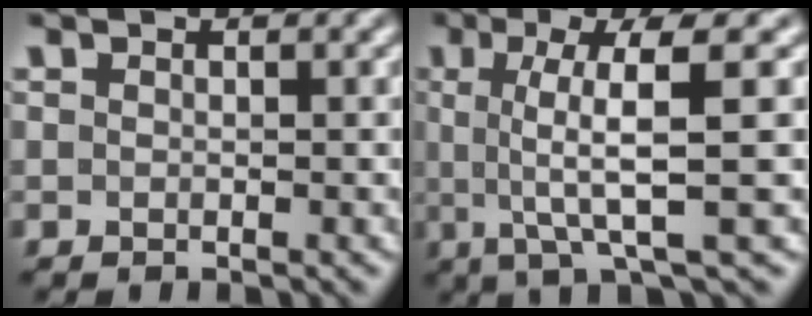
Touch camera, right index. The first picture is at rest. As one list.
[{"total": 5.8, "force": [0.1, 0.3, 5.8], "torque": [-0.099, -0.011, 0.009]}]